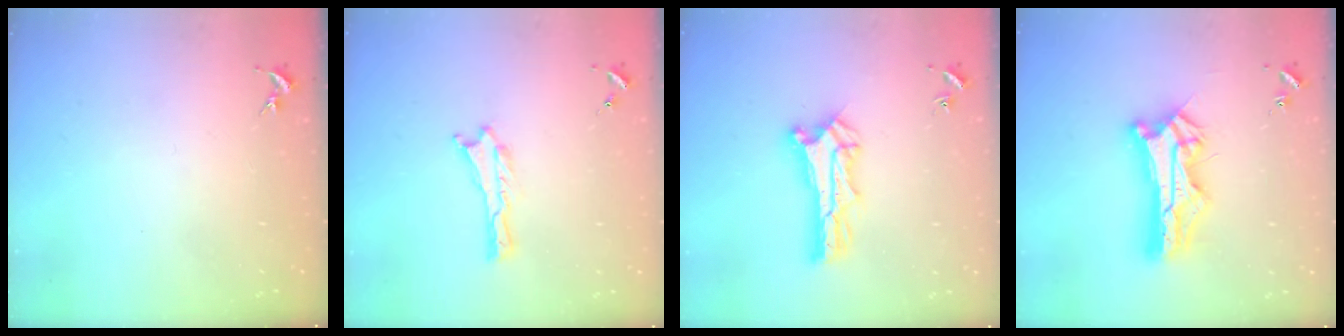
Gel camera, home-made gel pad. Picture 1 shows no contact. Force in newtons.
{"total": 0.0}
{"total": 2.7, "press": 2.7, "slide": 0.3}
{"total": 11.6, "press": 11.6, "slide": 1.0}